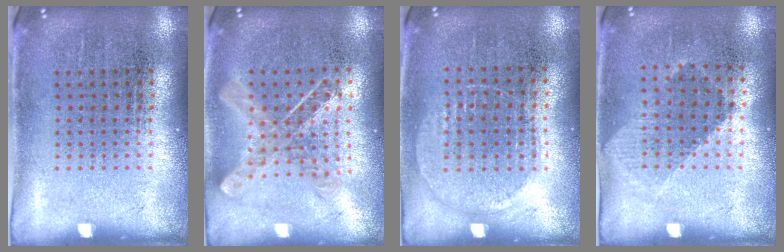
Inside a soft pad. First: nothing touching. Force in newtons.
{"total": 1.0, "press": 1.0, "slide": 0.1}
{"total": 1.0, "press": 0.9, "slide": 0.4}
{"total": 0.9, "press": 0.8, "slide": 0.5}